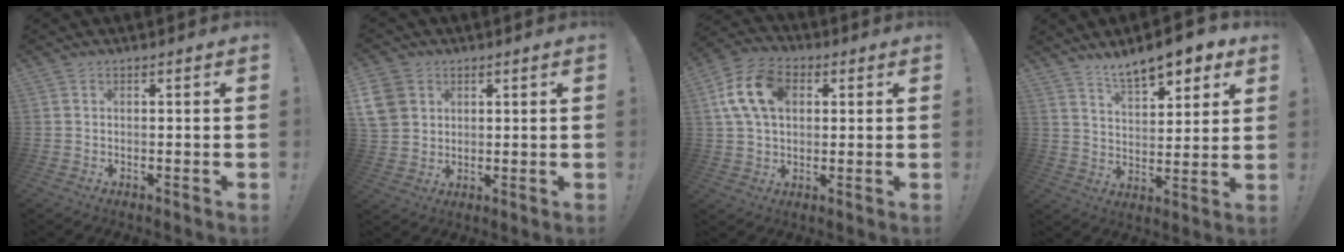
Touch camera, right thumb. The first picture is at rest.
{"total": 8.8, "force": [3.3, 7.4, 3.3], "torque": [-0.060, -0.014, 0.069]}
{"total": 14.7, "force": [4.2, 10.2, 9.8], "torque": [-0.177, 0.008, 0.084]}
{"total": 11.4, "force": [8.7, 4.0, 6.1], "torque": [-0.093, -0.054, 0.154]}